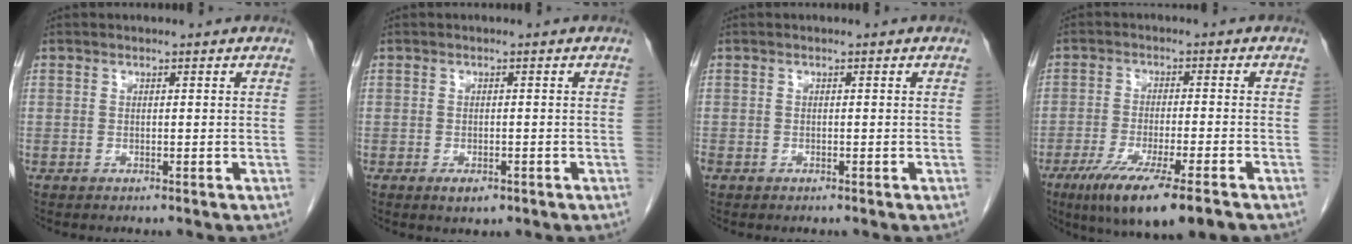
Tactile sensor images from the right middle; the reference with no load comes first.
{"total": 2.1, "force": [-1.1, 1.0, 1.4], "torque": [-0.025, 0.000, -0.011]}
{"total": 0.7, "force": [-0.3, 0.5, 0.3], "torque": [-0.009, 0.001, -0.005]}
{"total": 12.6, "force": [-8.1, 1.1, 9.5], "torque": [-0.155, -0.032, -0.129]}